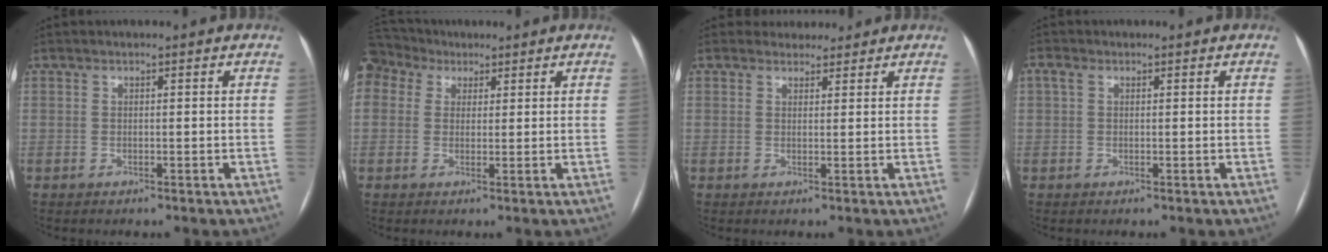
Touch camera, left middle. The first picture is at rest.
{"total": 6.7, "force": [4.4, 4.8, 1.7], "torque": [-0.044, 0.046, 0.091]}
{"total": 3.0, "force": [2.7, 1.4, -0.2], "torque": [0.008, 0.008, 0.036]}
{"total": 1.3, "force": [0.5, 0.8, 0.9], "torque": [-0.027, 0.017, 0.012]}